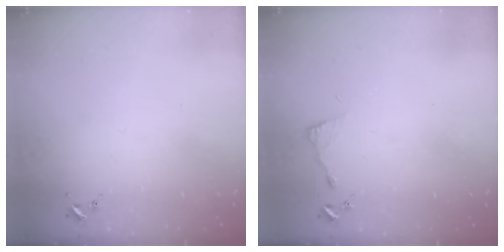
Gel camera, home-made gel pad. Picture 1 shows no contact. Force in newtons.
{"total": 3.4, "press": 3.4, "slide": 0.4}